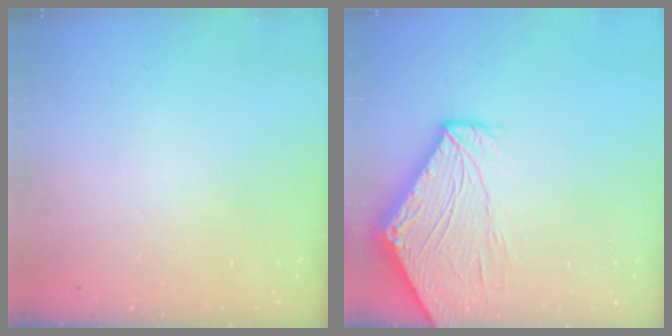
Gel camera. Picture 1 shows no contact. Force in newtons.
{"total": 10.8, "press": 10.8, "slide": 1.2}